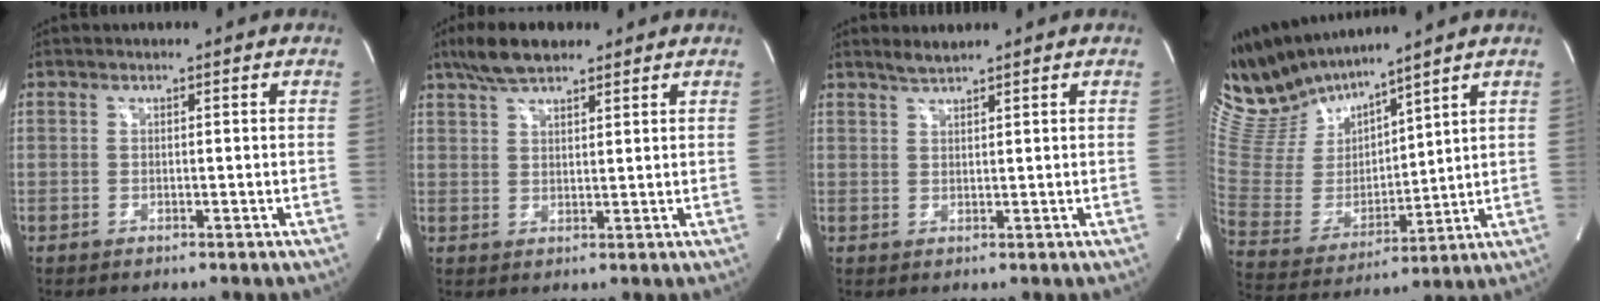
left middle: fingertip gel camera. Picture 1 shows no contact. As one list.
[{"total": 6.7, "force": [5.2, 2.1, 3.8], "torque": [-0.081, 0.017, 0.097]}, {"total": 1.9, "force": [1.8, -0.2, 0.6], "torque": [-0.016, 0.004, 0.039]}, {"total": 13.5, "force": [12.7, 2.0, 4.0], "torque": [-0.103, 0.004, 0.270]}]